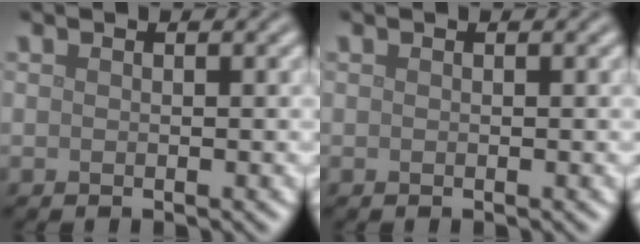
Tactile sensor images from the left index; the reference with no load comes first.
{"total": 0.0}